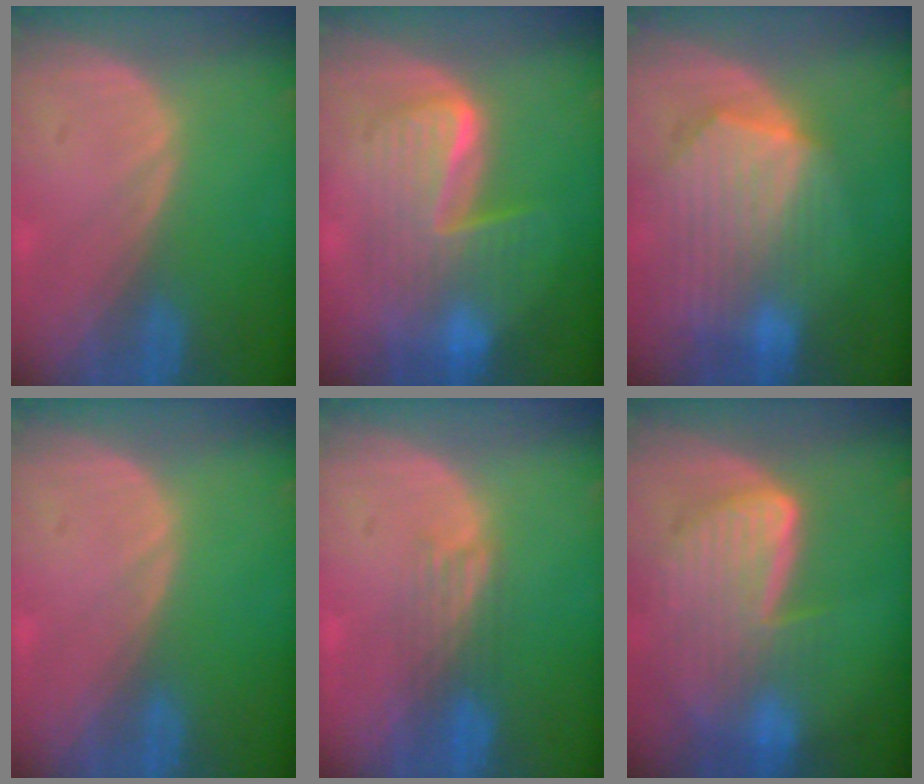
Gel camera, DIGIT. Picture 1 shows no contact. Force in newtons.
{"total": 8.5, "press": 8.4, "slide": 0.9}
{"total": 10.3, "press": 9.0, "slide": 5.1}
{"total": 0.0}
{"total": 3.9, "press": 3.2, "slide": 2.2}
{"total": 9.2, "press": 8.1, "slide": 4.5}